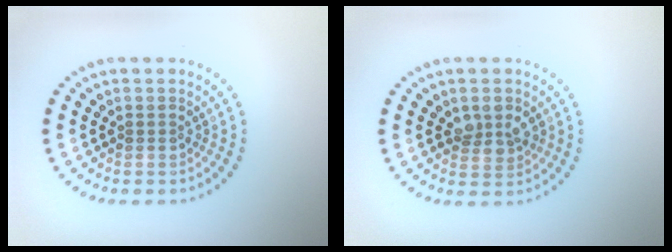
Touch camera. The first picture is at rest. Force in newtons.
{"total": 2.4, "press": 2.4, "slide": 0.5}